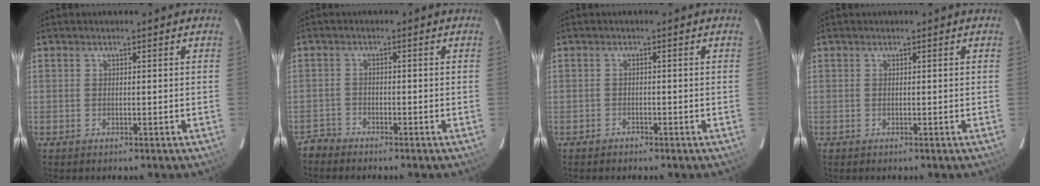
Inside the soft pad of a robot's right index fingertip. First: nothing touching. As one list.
[{"total": 2.4, "force": [-2.2, 0.8, -0.3], "torque": [0.000, 0.003, -0.051]}, {"total": 1.2, "force": [-1.0, 0.6, 0.0], "torque": [-0.006, 0.007, -0.018]}, {"total": 0.0}]